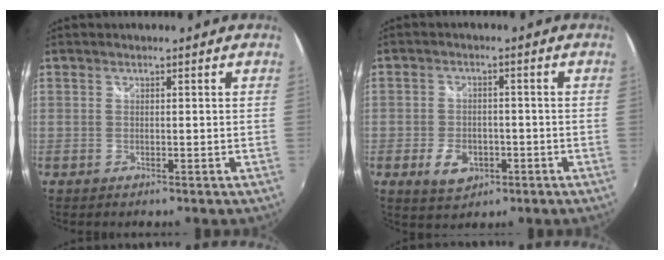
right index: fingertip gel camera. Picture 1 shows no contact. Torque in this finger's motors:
{"motor_torque": [-0.70, -0.76, -0.58, -0.21]}